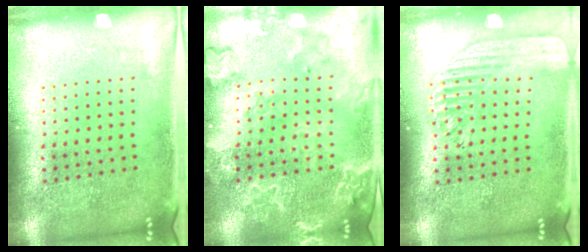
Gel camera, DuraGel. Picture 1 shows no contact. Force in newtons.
{"total": 2.7, "press": 2.5, "slide": 1.0}
{"total": 1.7, "press": 1.5, "slide": 0.8}